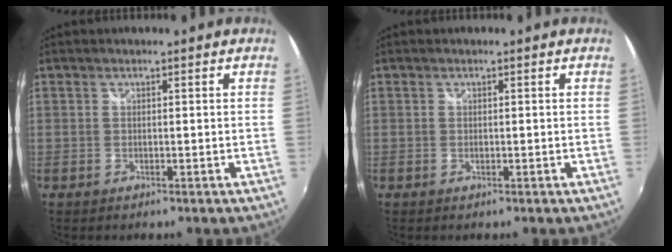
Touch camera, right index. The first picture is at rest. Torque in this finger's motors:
{"motor_torque": [-0.08, 0.06, 0.13, 0.01]}